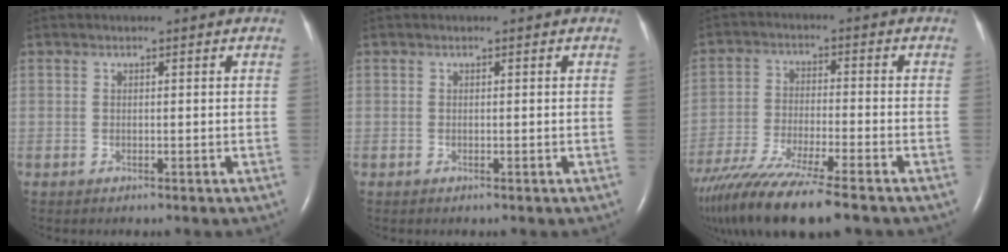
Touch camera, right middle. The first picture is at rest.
{"total": 0.0}
{"total": 15.9, "force": [-12.2, 1.2, 10.0], "torque": [-0.201, -0.050, -0.213]}